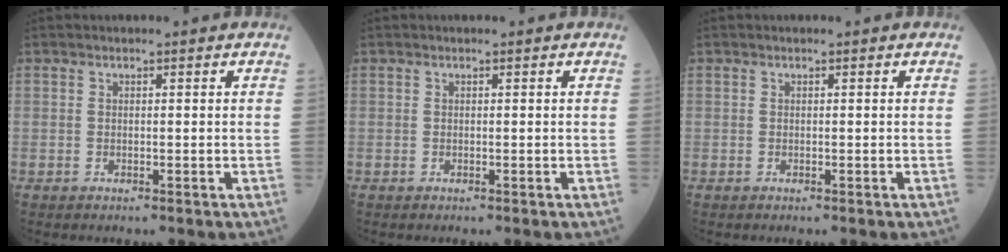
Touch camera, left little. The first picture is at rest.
{"total": 0.0}
{"total": 0.0}